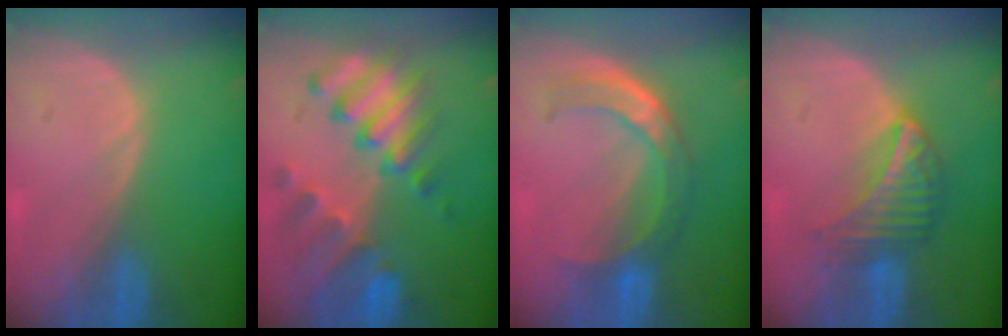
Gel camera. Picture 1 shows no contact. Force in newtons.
{"total": 10.3, "press": 9.0, "slide": 5.2}
{"total": 8.1, "press": 6.8, "slide": 4.4}
{"total": 6.3, "press": 6.0, "slide": 2.1}